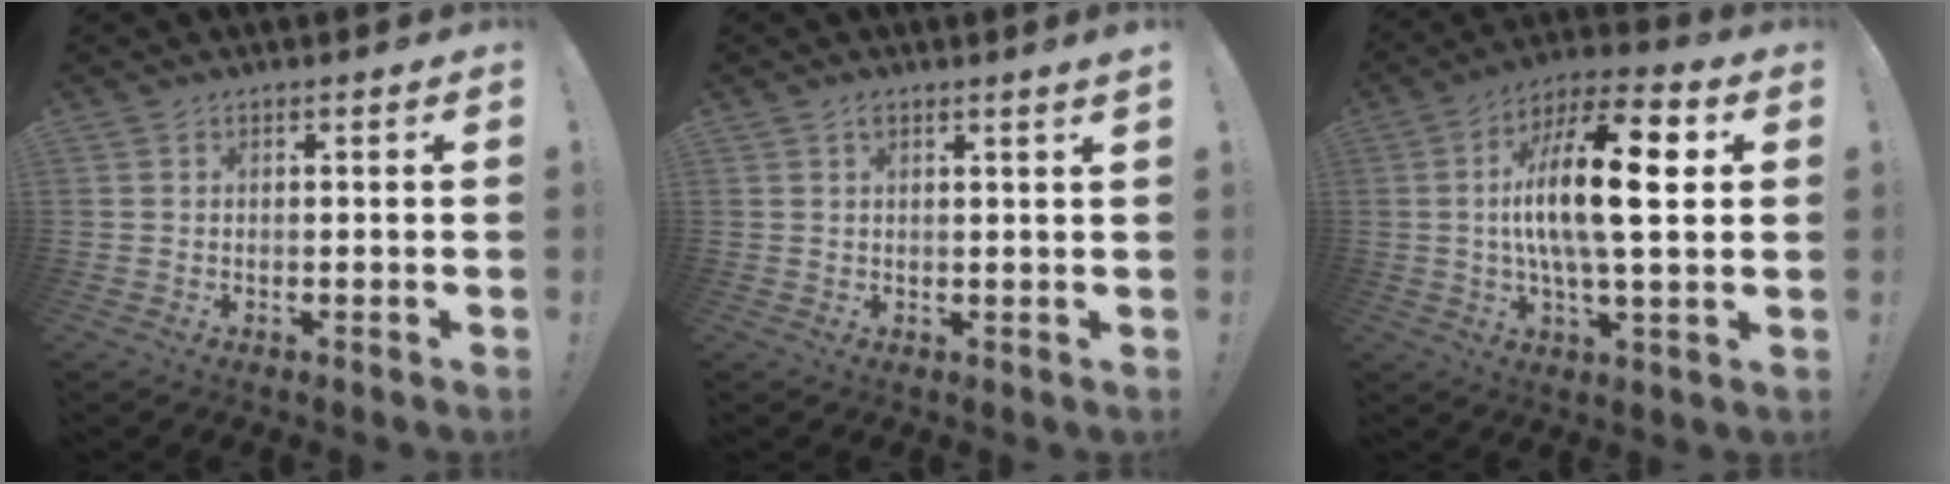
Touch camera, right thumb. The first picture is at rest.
{"total": 2.1, "force": [1.2, -0.3, 1.7], "torque": [-0.025, -0.006, 0.018]}
{"total": 20.0, "force": [2.3, 6.2, 18.9], "torque": [-0.338, -0.001, 0.025]}